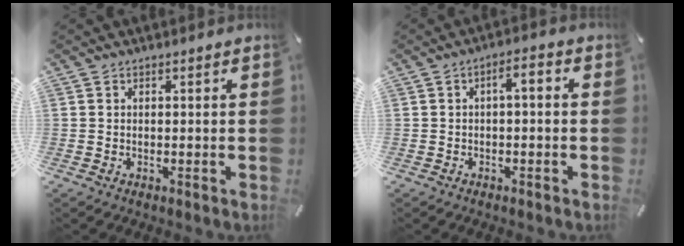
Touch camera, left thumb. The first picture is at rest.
{"total": 3.3, "force": [-1.3, 1.2, 2.8], "torque": [-0.051, 0.016, -0.028]}